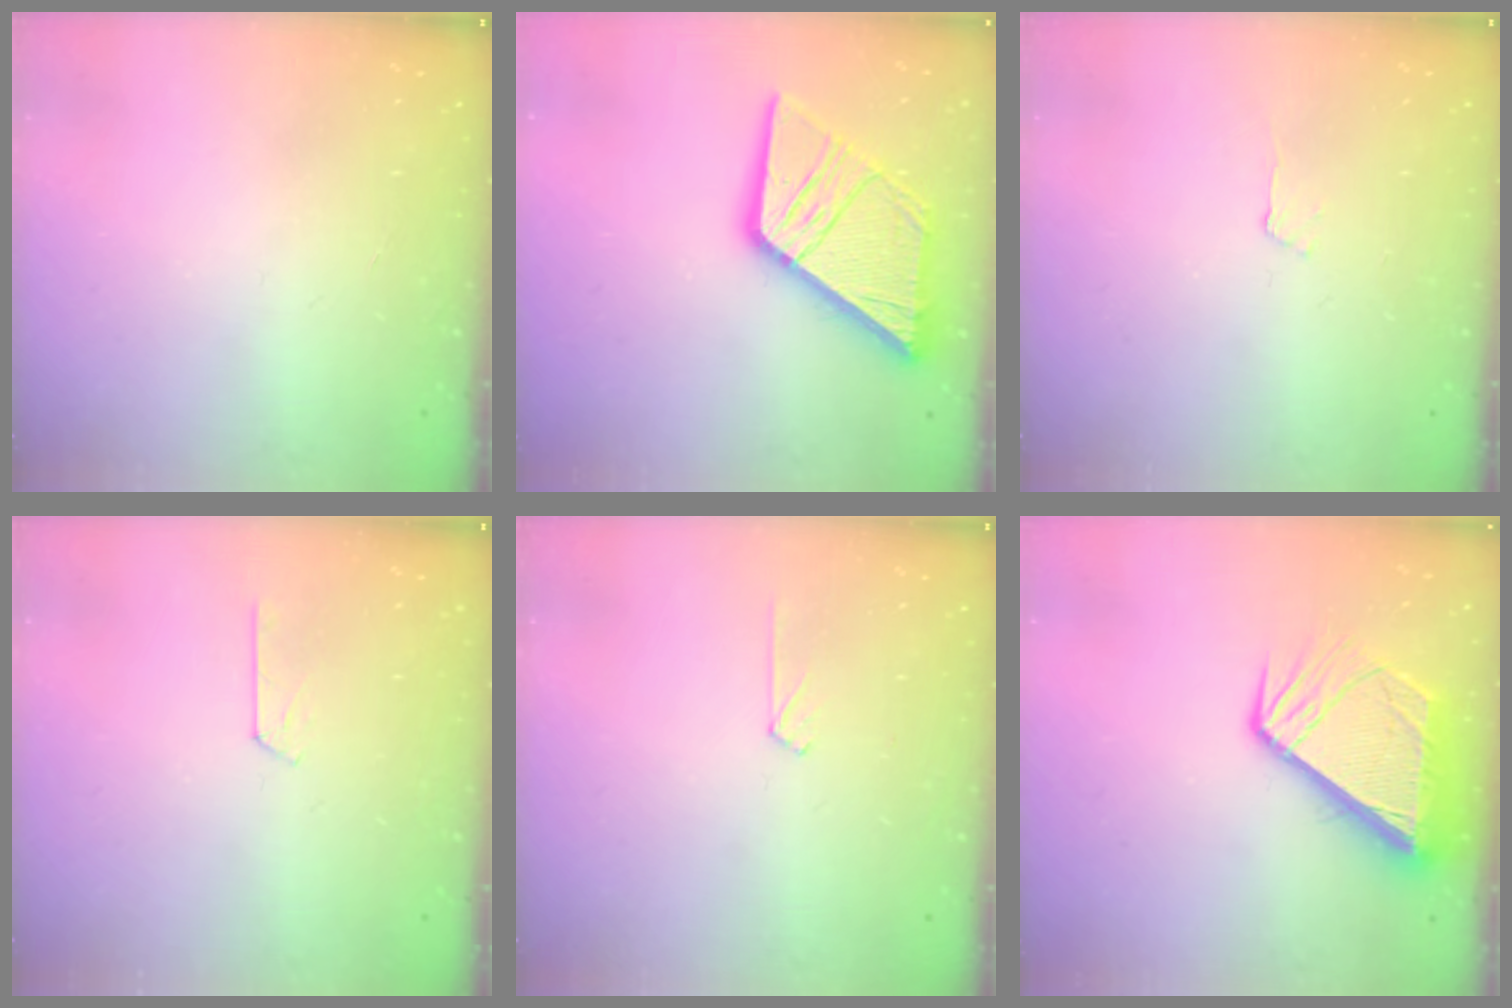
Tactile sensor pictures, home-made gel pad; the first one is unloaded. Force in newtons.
{"total": 19.7, "press": 19.6, "slide": 2.3}
{"total": 3.4, "press": 3.3, "slide": 0.4}
{"total": 2.9, "press": 2.9, "slide": 0.3}
{"total": 3.4, "press": 3.4, "slide": 0.4}
{"total": 12.6, "press": 12.6, "slide": 1.5}